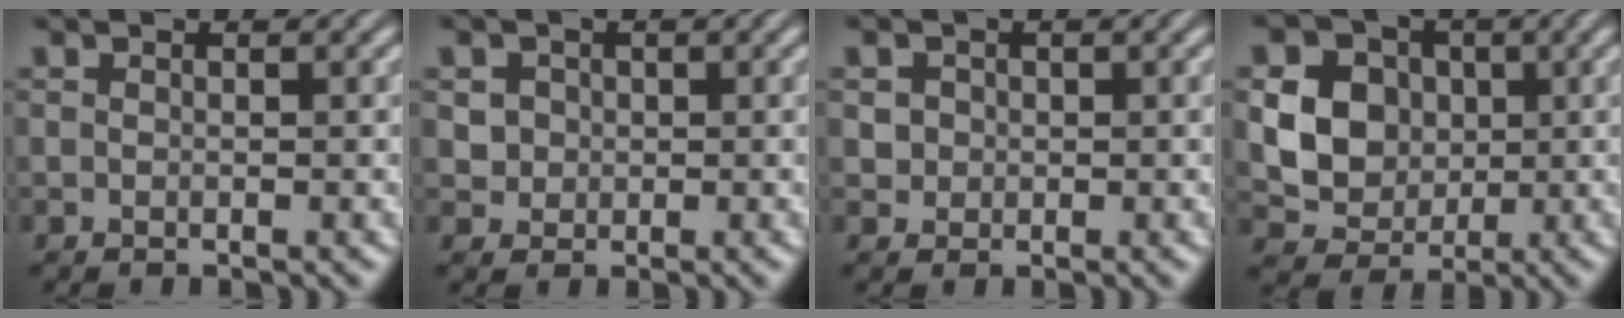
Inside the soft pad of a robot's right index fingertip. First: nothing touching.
{"total": 2.3, "force": [0.5, 2.0, 0.9], "torque": [-0.020, -0.009, 0.015]}
{"total": 1.5, "force": [0.3, 1.3, 0.5], "torque": [-0.013, -0.007, 0.010]}
{"total": 12.9, "force": [1.4, 11.8, 5.0], "torque": [-0.131, -0.040, 0.026]}